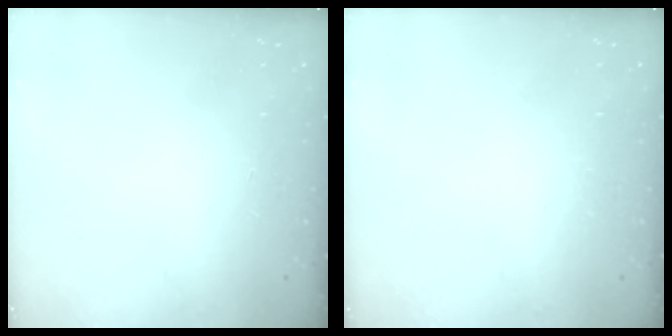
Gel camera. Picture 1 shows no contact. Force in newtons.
{"total": 0.0}